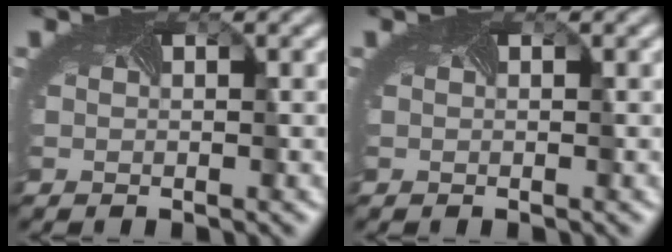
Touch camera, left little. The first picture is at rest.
{"total": 0.0}